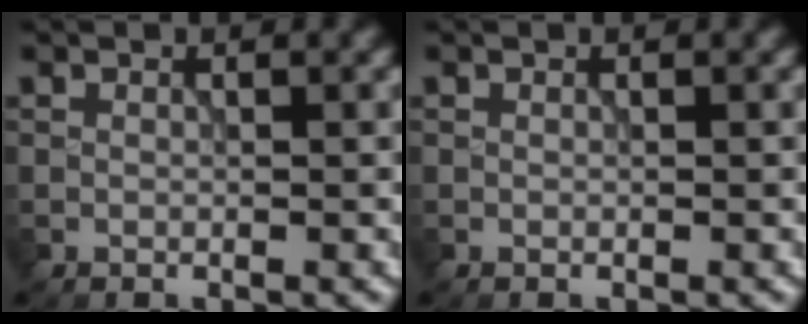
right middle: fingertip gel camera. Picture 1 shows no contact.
{"total": 0.0}